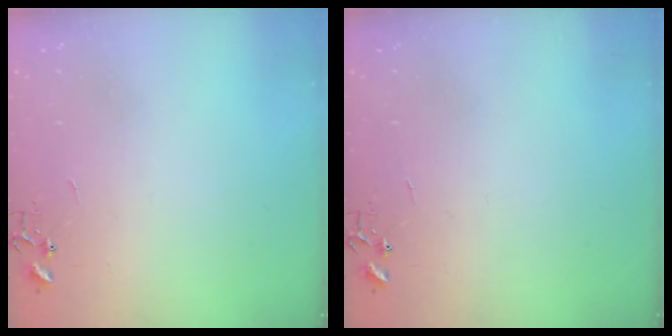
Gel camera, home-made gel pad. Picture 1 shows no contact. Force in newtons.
{"total": 0.0}